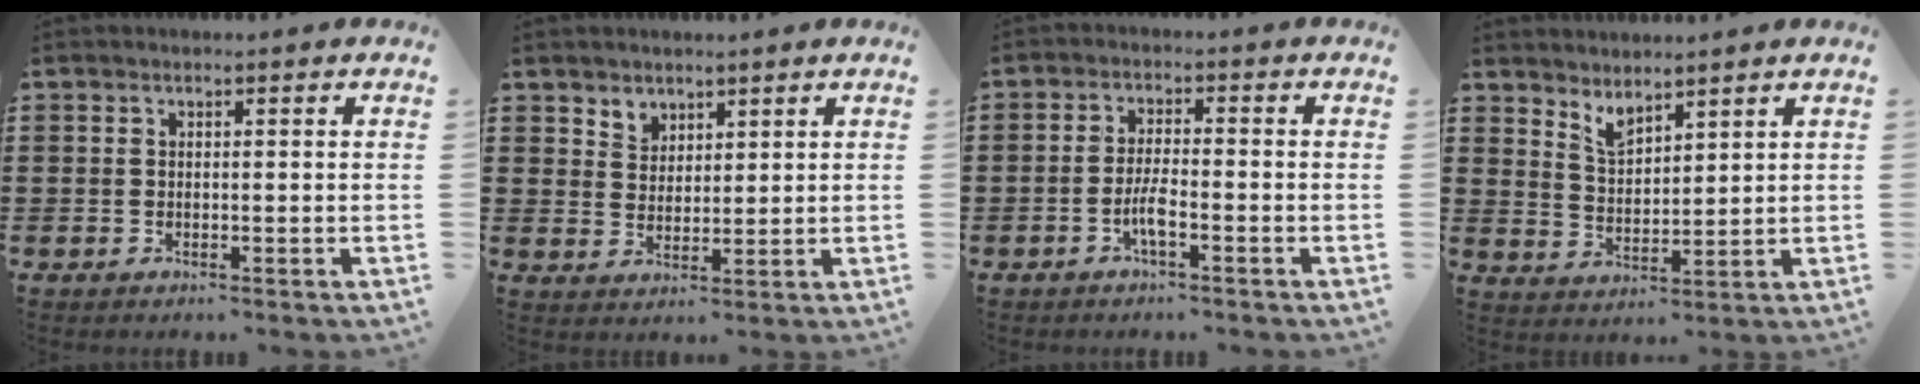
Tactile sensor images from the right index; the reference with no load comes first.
{"total": 3.2, "force": [2.5, 2.1, 0.0], "torque": [-0.012, 0.004, 0.047]}
{"total": 3.6, "force": [-1.7, 0.5, 3.2], "torque": [-0.077, -0.008, -0.036]}
{"total": 3.2, "force": [3.1, 0.7, 0.5], "torque": [-0.021, -0.005, 0.059]}